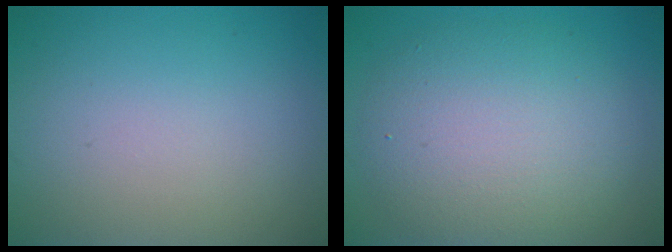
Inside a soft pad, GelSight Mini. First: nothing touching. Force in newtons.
{"total": 7.2, "press": 7.2, "slide": 0.3}